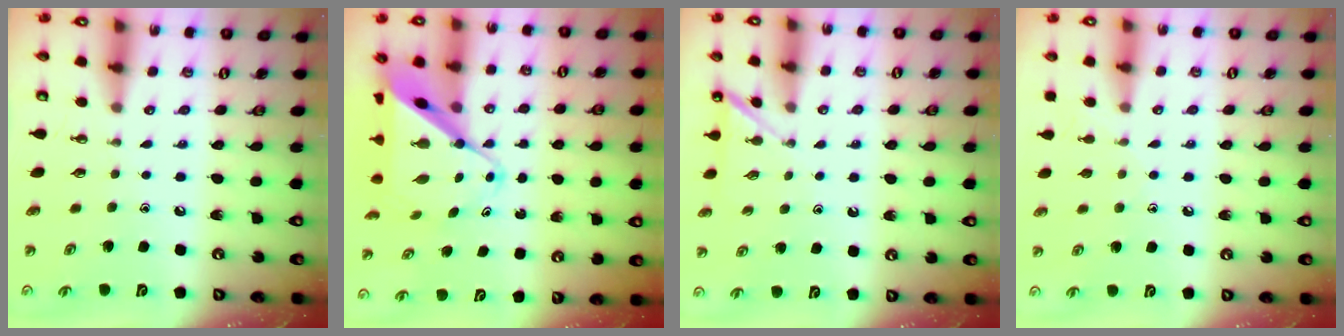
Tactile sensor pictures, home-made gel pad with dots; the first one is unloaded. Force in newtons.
{"total": 11.7, "press": 11.7, "slide": 1.0}
{"total": 4.0, "press": 4.0, "slide": 0.4}
{"total": 6.8, "press": 6.8, "slide": 0.7}